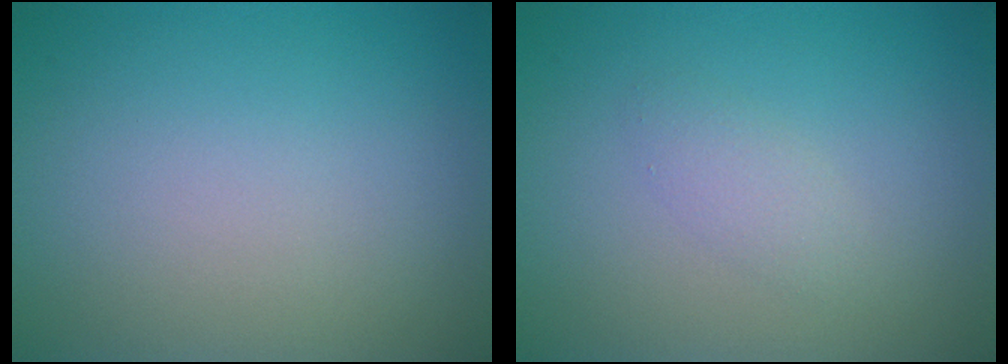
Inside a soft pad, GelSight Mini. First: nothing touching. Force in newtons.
{"total": 1.4, "press": 1.4, "slide": 0.1}